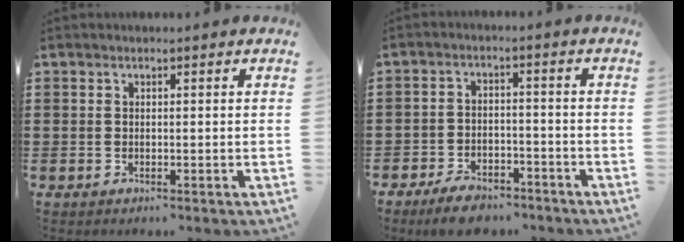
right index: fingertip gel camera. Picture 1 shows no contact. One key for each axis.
{"total": 4.6, "fx": -4.2, "fy": 1.3, "fz": 1.4, "tx": -0.022, "ty": 0.013, "tz": -0.080}